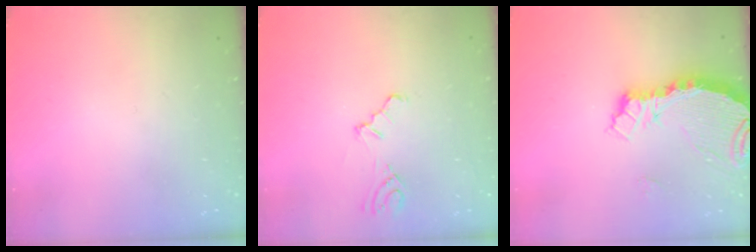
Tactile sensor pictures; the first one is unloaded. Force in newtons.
{"total": 3.0, "press": 2.9, "slide": 0.6}
{"total": 6.7, "press": 6.7, "slide": 0.8}